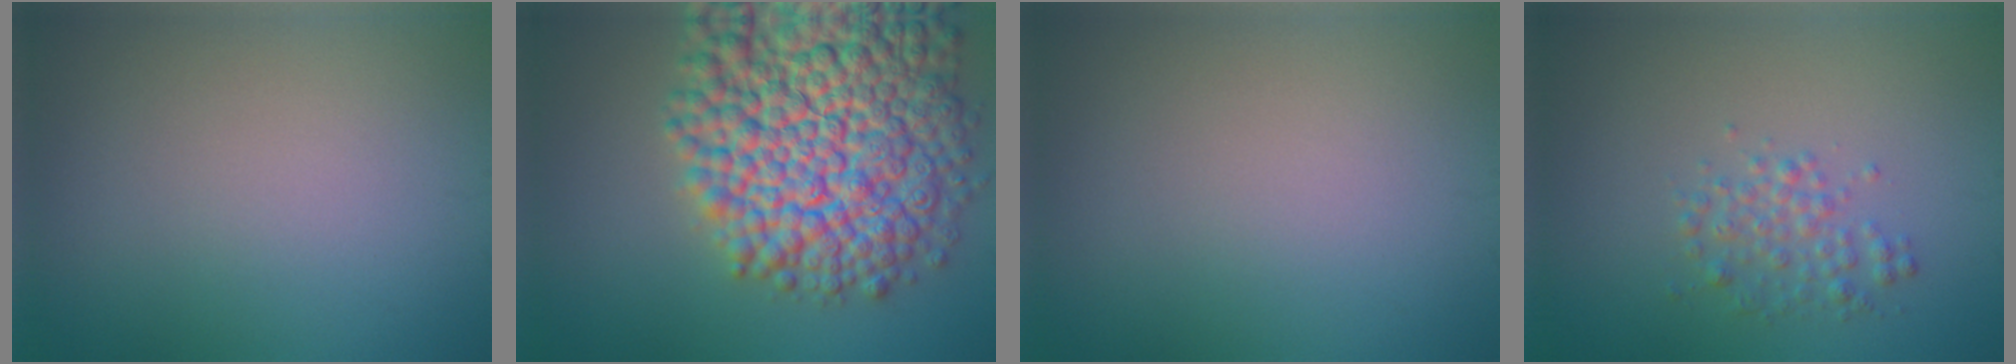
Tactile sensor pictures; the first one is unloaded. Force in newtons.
{"total": 14.7, "press": 14.7, "slide": 0.6}
{"total": 0.0}
{"total": 2.0, "press": 2.0, "slide": 0.1}